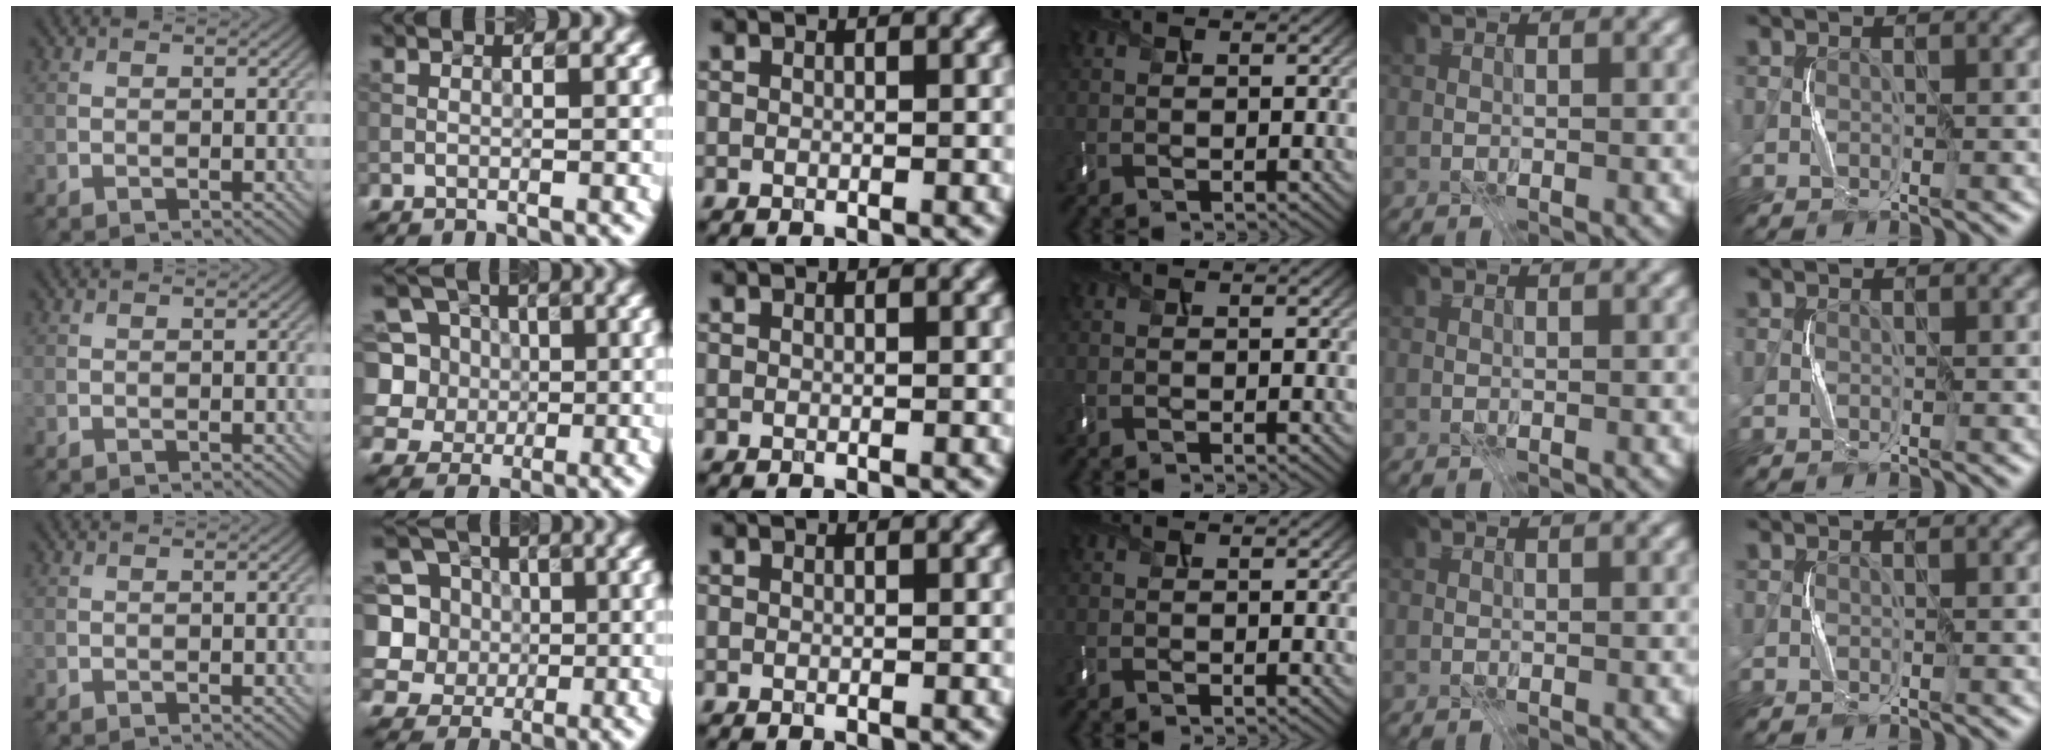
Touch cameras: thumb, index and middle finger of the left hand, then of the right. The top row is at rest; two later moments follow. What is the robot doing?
{"motion": "press", "object": "keyboard"}